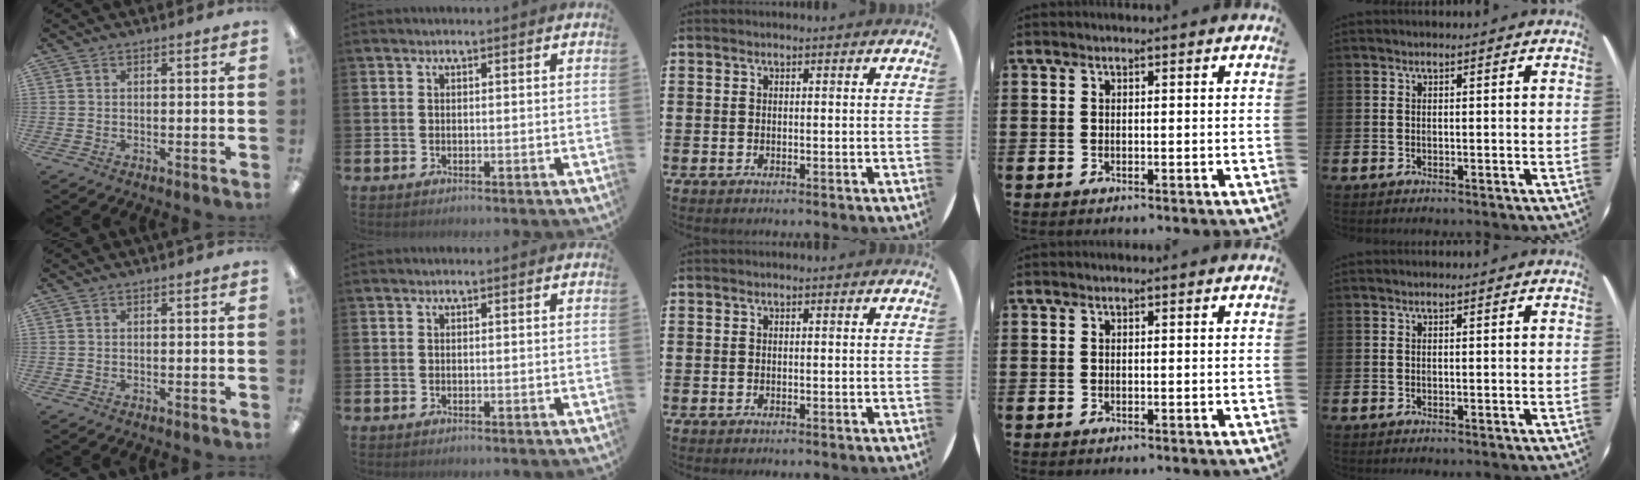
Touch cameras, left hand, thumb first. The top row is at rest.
{}